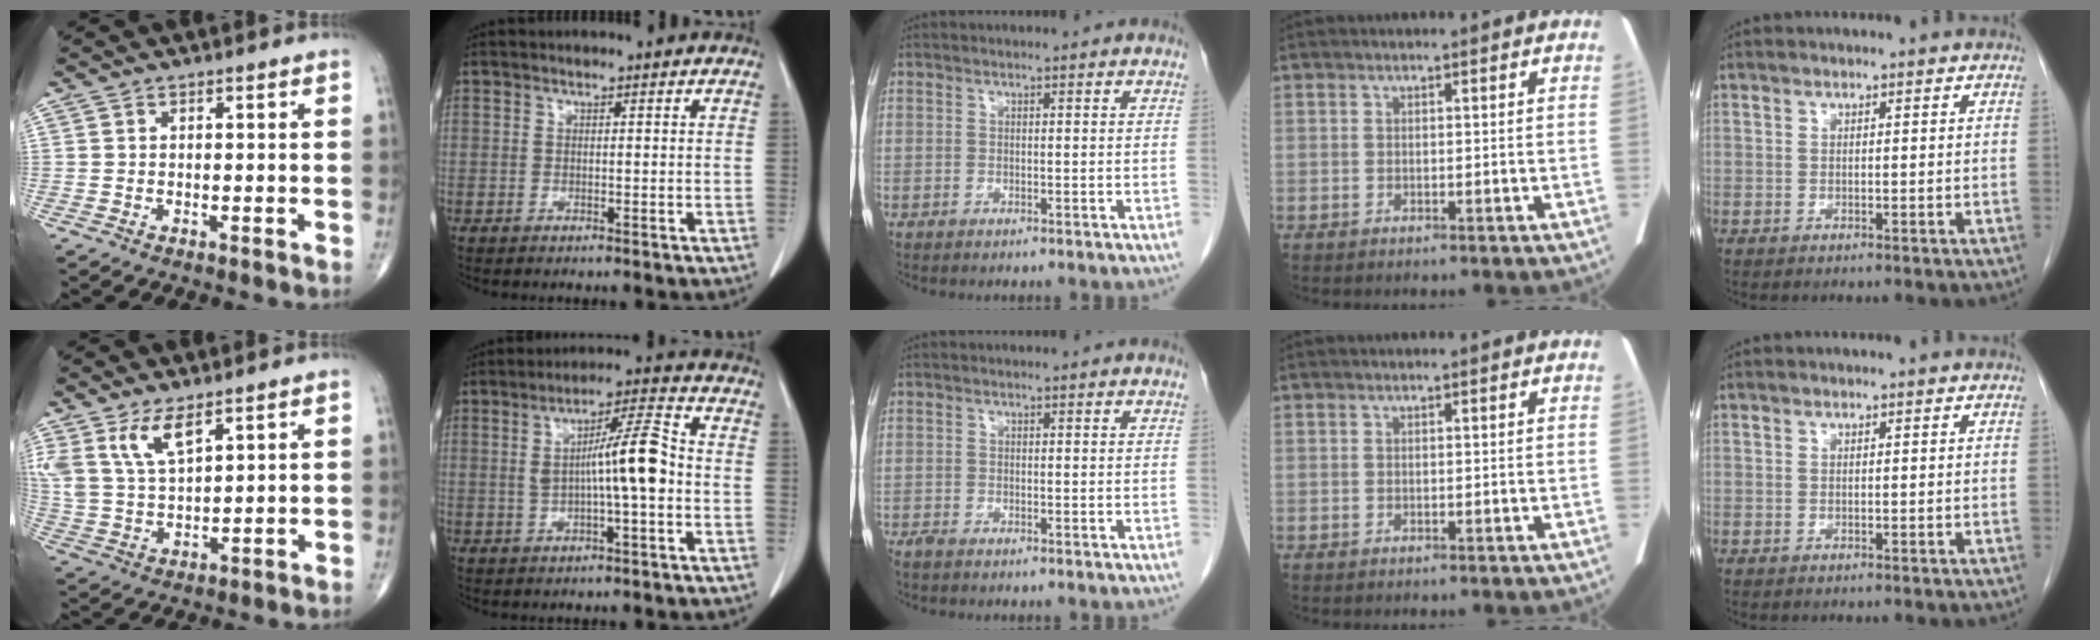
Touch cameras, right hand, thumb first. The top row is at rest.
{"thumb": {"total": 8.2, "force": [5.0, 3.2, 5.7], "torque": [-0.112, -0.021, 0.109]}, "index": {"total": 8.7, "force": [-0.5, 0.6, 8.6], "torque": [-0.142, 0.017, -0.012]}, "middle": {"total": 0.9, "force": [-0.8, 0.1, 0.4], "torque": [-0.016, -0.004, -0.016]}}